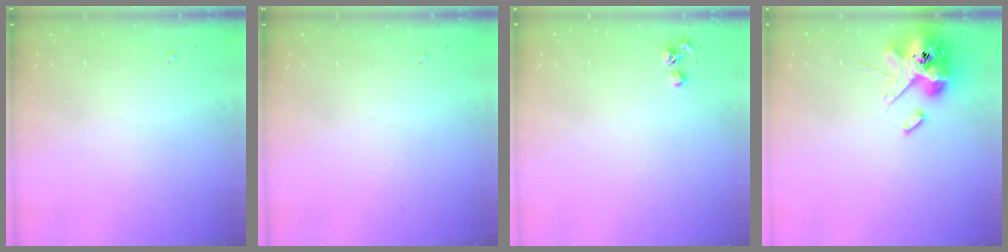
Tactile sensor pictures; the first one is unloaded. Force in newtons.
{"total": 0.0}
{"total": 4.1, "press": 4.1, "slide": 0.5}
{"total": 14.9, "press": 14.7, "slide": 2.3}